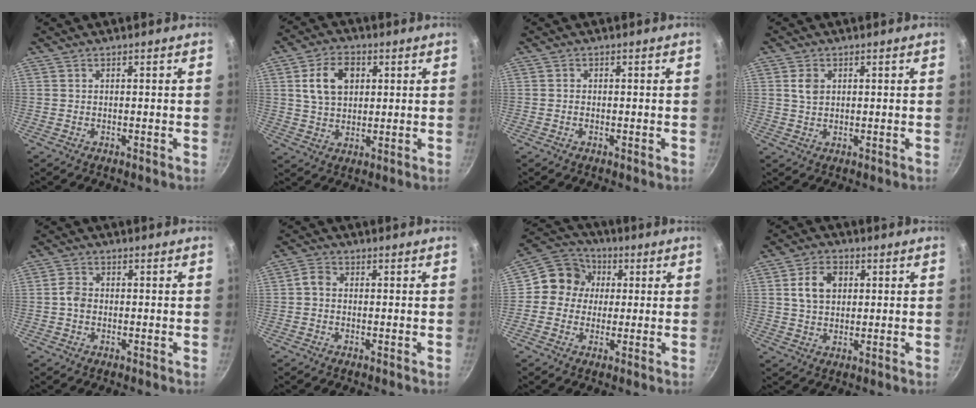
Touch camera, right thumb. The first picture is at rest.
{"total": 9.3, "force": [2.5, 6.5, 6.1], "torque": [-0.093, 0.002, 0.041]}
{"total": 0.6, "force": [-0.2, 0.6, 0.2], "torque": [-0.002, 0.001, -0.006]}
{"total": 3.2, "force": [0.9, 2.3, 2.0], "torque": [-0.029, -0.002, 0.017]}
{"total": 2.9, "force": [-0.4, 2.3, 1.7], "torque": [-0.028, 0.011, -0.012]}
{"total": 2.1, "force": [-0.4, 1.7, 1.2], "torque": [-0.028, 0.010, -0.016]}
{"total": 9.0, "force": [1.0, 8.4, 3.0], "torque": [-0.011, 0.017, -0.007]}
{"total": 7.2, "force": [1.7, 5.3, 4.6], "torque": [-0.063, 0.006, 0.026]}